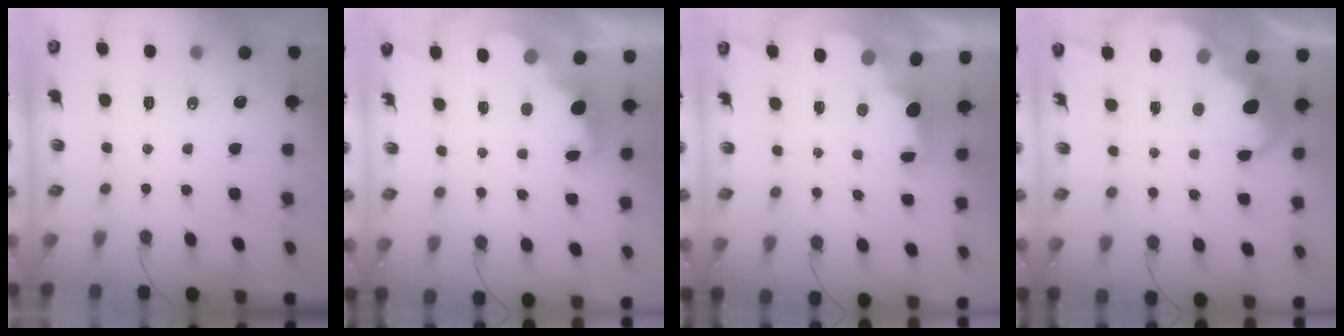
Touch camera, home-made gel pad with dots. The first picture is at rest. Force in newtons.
{"total": 2.5, "press": 2.4, "slide": 0.5}
{"total": 2.3, "press": 2.2, "slide": 0.7}
{"total": 6.9, "press": 6.8, "slide": 0.5}